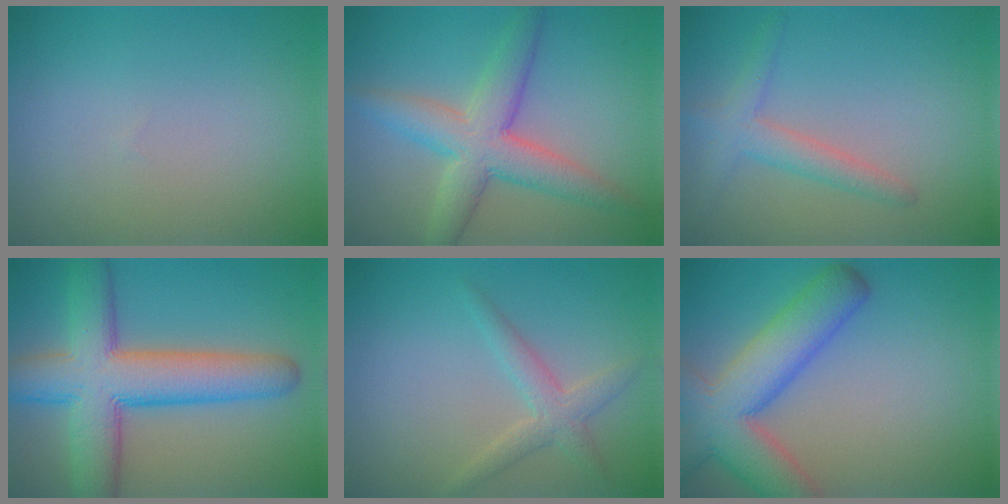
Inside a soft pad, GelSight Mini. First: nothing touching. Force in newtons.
{"total": 5.8, "press": 5.8, "slide": 0.1}
{"total": 2.7, "press": 2.7, "slide": 0.3}
{"total": 10.3, "press": 10.3, "slide": 0.3}
{"total": 2.4, "press": 2.4, "slide": 0.1}
{"total": 8.7, "press": 8.6, "slide": 0.5}